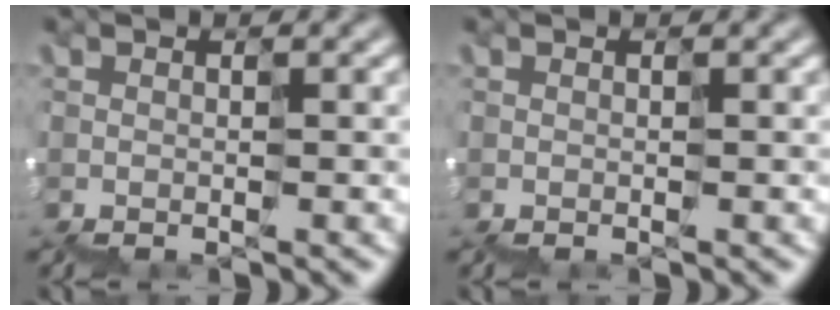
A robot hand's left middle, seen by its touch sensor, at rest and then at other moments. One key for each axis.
{"total": 0.0}